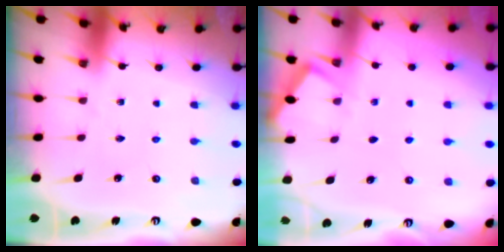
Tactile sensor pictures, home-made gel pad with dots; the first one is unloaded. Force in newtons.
{"total": 2.7, "press": 2.7, "slide": 0.2}